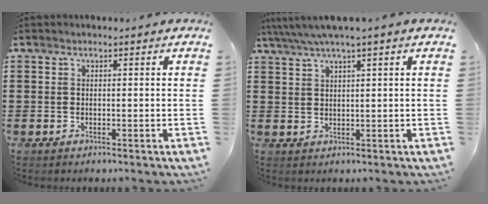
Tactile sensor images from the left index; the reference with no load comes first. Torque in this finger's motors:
{"motor_torque": [1.25, -0.50, 0.71, 0.19]}